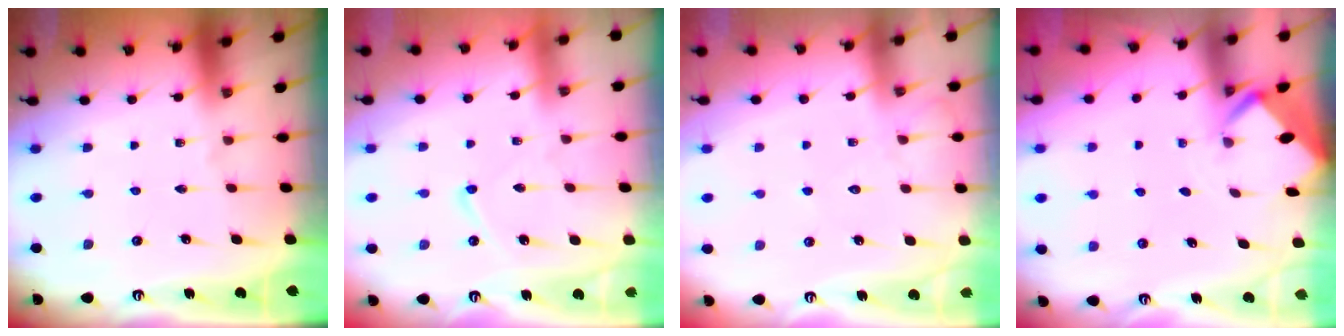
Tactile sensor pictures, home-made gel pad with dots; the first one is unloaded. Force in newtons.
{"total": 5.9, "press": 5.9, "slide": 0.7}
{"total": 9.3, "press": 9.2, "slide": 0.9}
{"total": 2.2, "press": 2.2, "slide": 0.2}